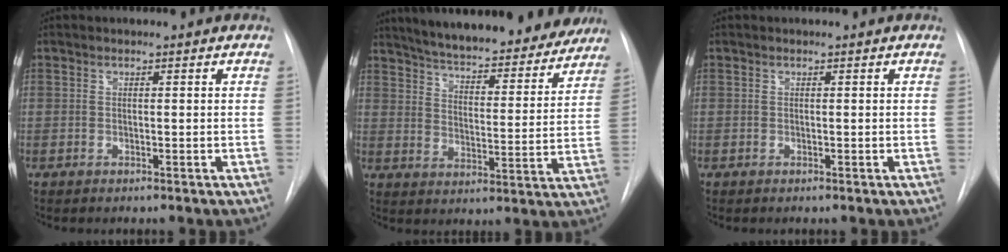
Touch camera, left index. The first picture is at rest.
{"total": 26.1, "force": [23.2, 5.8, 10.4], "torque": [-0.173, -0.033, 0.301]}
{"total": 0.0}